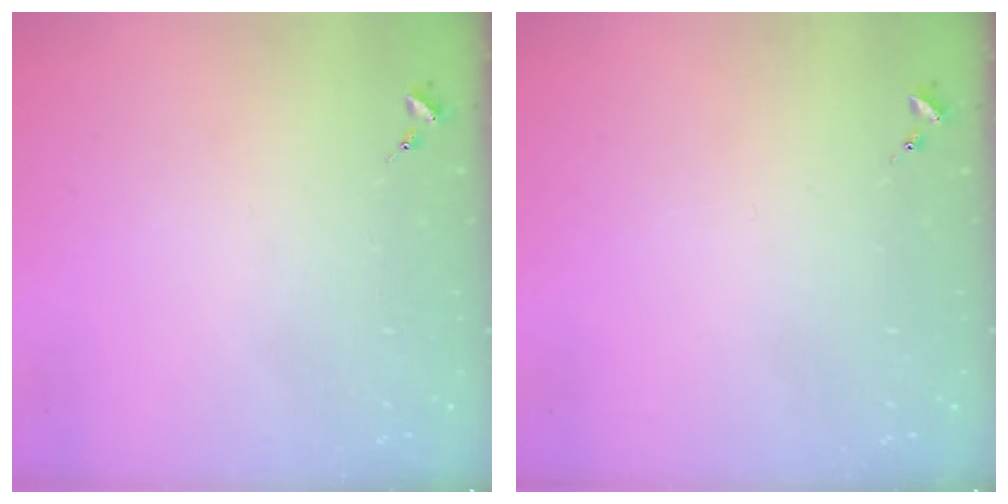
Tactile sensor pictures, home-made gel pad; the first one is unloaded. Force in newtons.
{"total": 0.0}